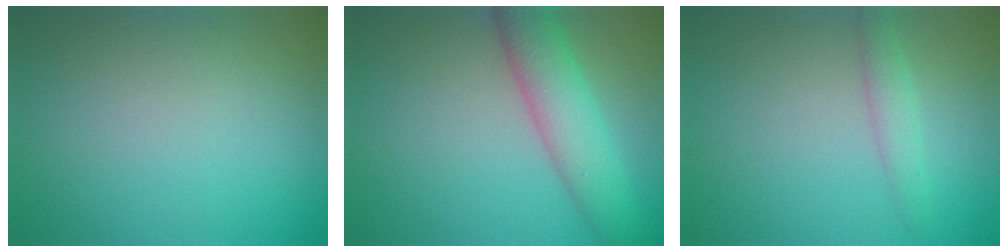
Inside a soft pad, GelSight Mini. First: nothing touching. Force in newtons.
{"total": 5.5, "press": 5.5, "slide": 0.3}
{"total": 1.8, "press": 1.7, "slide": 0.2}